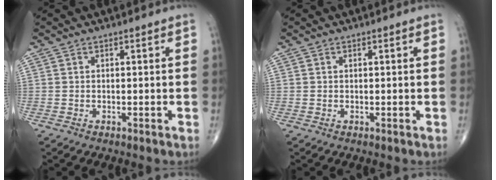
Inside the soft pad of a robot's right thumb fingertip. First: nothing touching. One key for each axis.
{"total": 0.0}